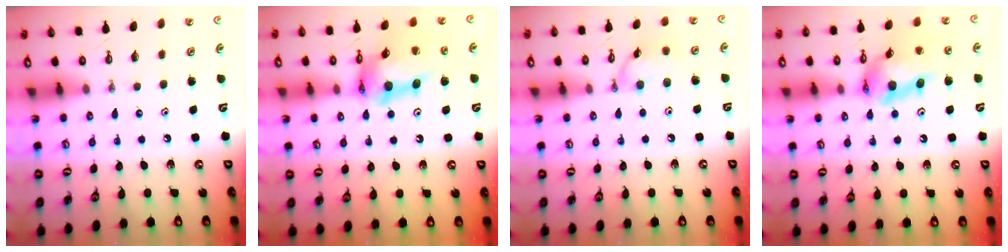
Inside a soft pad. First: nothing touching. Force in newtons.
{"total": 15.1, "press": 15.0, "slide": 1.4}
{"total": 9.1, "press": 9.1, "slide": 0.4}
{"total": 13.9, "press": 13.8, "slide": 1.2}